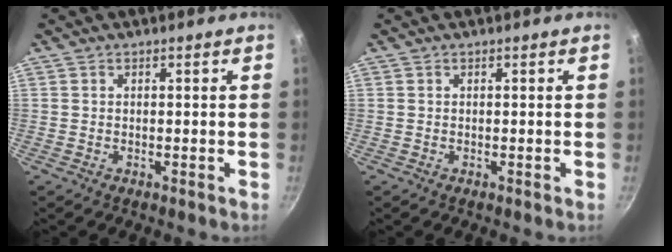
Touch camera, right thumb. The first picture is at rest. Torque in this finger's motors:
{"motor_torque": [-0.42, 0.01, -0.31, 0.18, -0.03]}